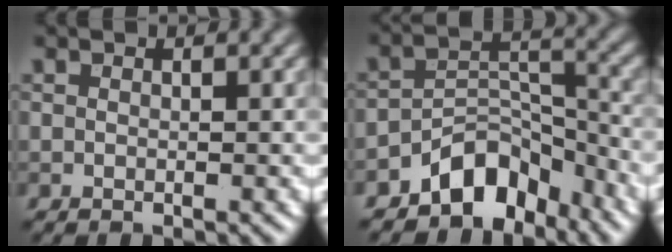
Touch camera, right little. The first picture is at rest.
{"total": 5.7, "force": [-4.4, 3.0, 2.2], "torque": [-0.014, 0.006, -0.082]}